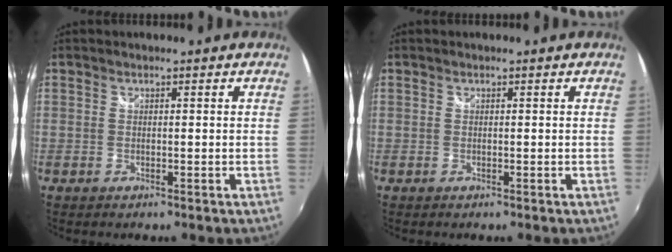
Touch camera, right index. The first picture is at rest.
{"total": 0.0}